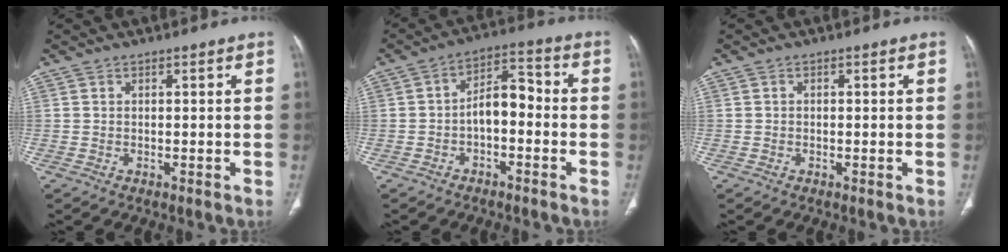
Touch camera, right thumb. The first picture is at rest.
{"total": 7.3, "force": [-1.7, 4.2, 5.8], "torque": [-0.081, 0.042, -0.038]}
{"total": 0.0}